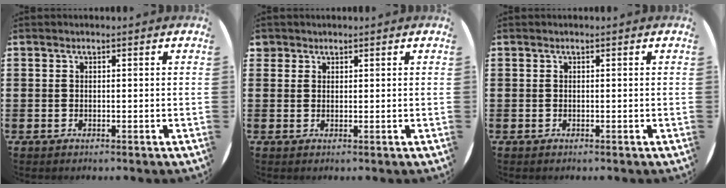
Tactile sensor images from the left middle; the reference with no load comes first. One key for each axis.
{"total": 1.2, "fx": 1.0, "fy": 0.6, "fz": 0.0, "tx": -0.002, "ty": 0.004, "tz": 0.021}
{"total": 0.0}